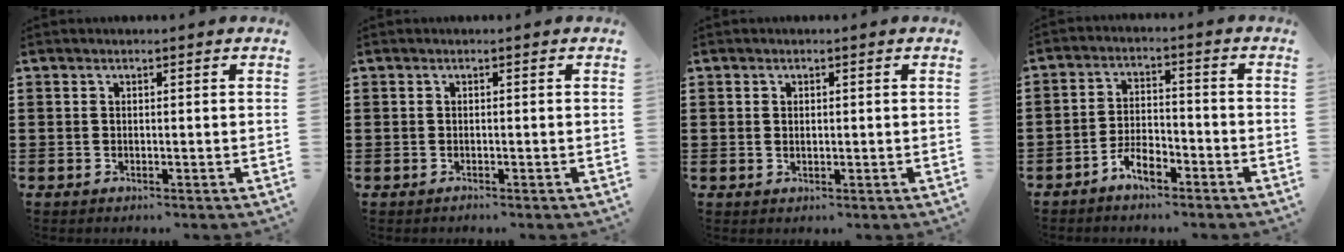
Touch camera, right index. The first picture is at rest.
{"total": 0.0}
{"total": 0.8, "force": [0.2, 0.5, 0.5], "torque": [-0.013, 0.003, 0.003]}
{"total": 4.5, "force": [-3.4, 1.7, 2.5], "torque": [-0.050, 0.008, -0.066]}